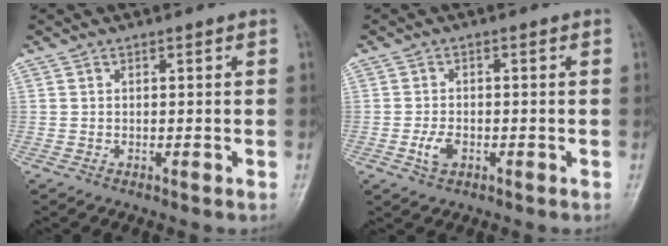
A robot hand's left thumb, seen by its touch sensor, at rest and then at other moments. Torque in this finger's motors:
{"motor_torque": [-0.22, 0.37, 0.40, 0.03, 0.04]}